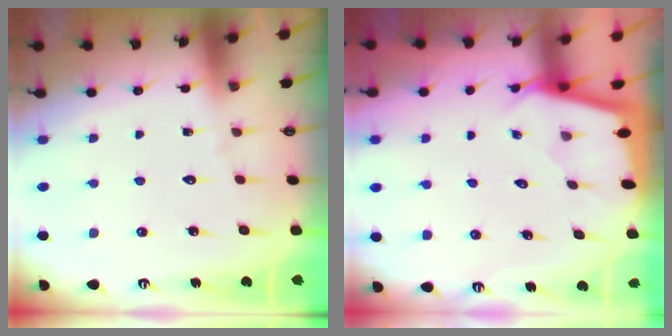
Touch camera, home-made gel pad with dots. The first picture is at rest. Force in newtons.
{"total": 2.0, "press": 2.0, "slide": 0.2}